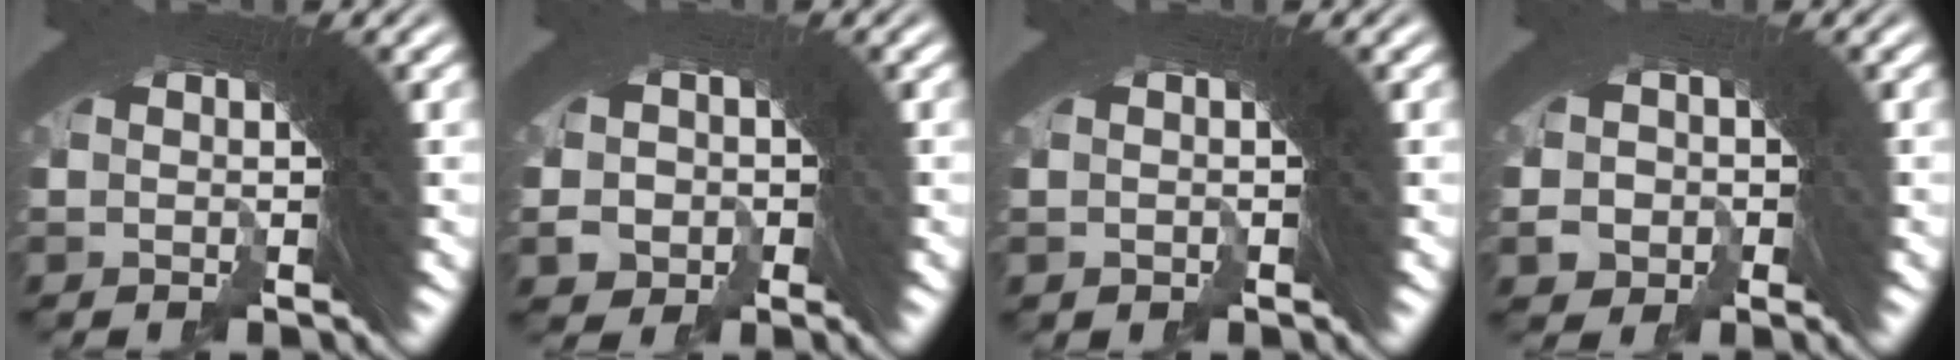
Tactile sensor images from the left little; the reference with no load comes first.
{"total": 4.1, "force": [-1.3, 3.7, 0.9], "torque": [-0.031, -0.011, -0.023]}
{"total": 0.8, "force": [-0.6, 0.1, -0.4], "torque": [0.012, -0.004, -0.004]}
{"total": 3.4, "force": [-1.3, 3.1, 0.6], "torque": [-0.020, -0.005, -0.027]}